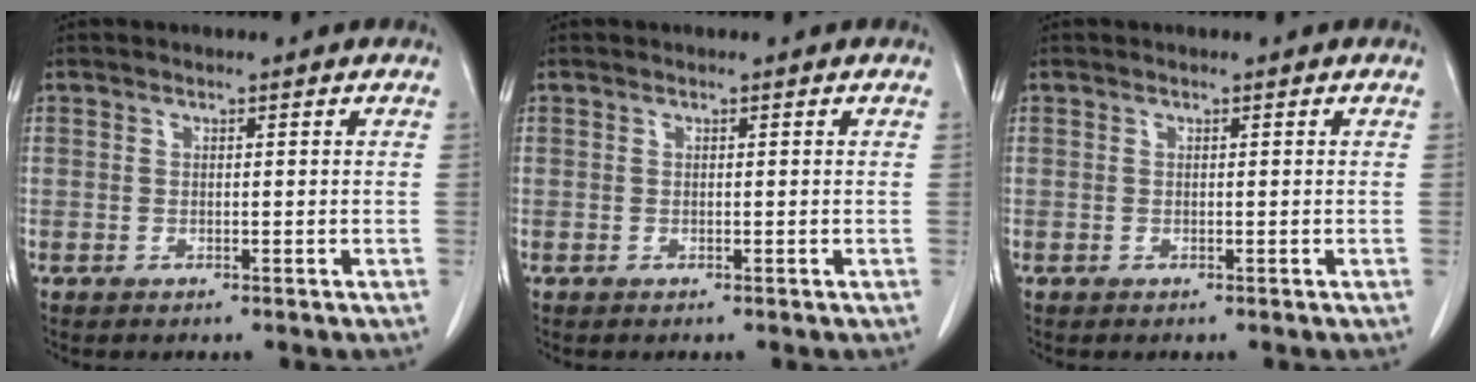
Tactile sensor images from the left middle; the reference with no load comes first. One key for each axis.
{"total": 0.0}
{"total": 0.0}